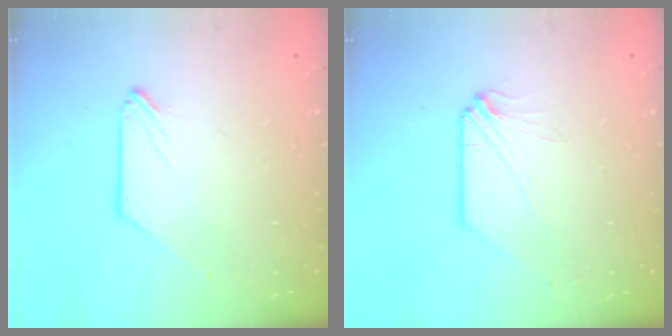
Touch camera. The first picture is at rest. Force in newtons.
{"total": 0.0}